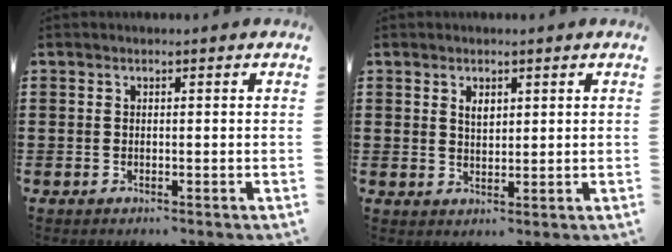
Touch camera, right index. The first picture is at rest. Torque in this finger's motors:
{"motor_torque": [0.07, -0.07, 0.14, 0.05]}